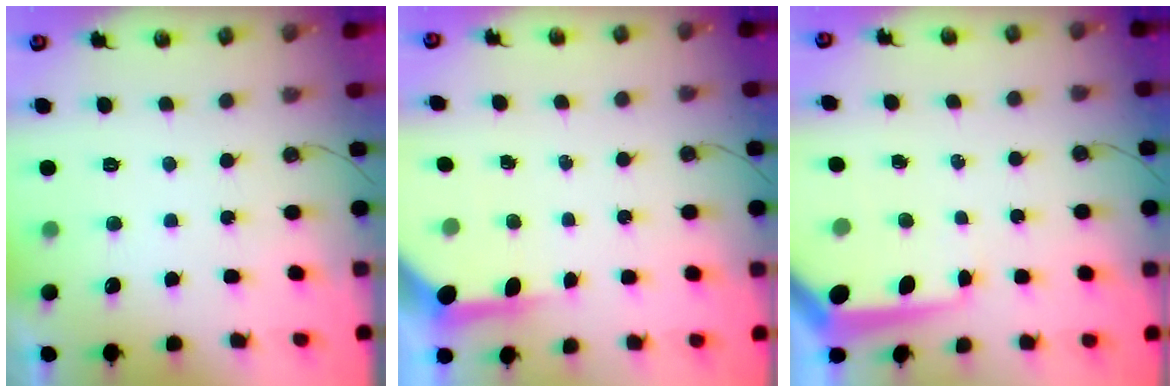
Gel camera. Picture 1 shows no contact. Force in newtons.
{"total": 6.3, "press": 6.2, "slide": 0.6}
{"total": 8.1, "press": 8.1, "slide": 0.8}